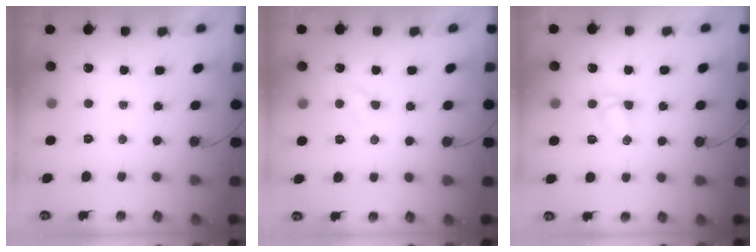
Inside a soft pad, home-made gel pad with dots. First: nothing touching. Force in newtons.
{"total": 2.9, "press": 2.8, "slide": 0.5}
{"total": 3.6, "press": 3.2, "slide": 1.6}